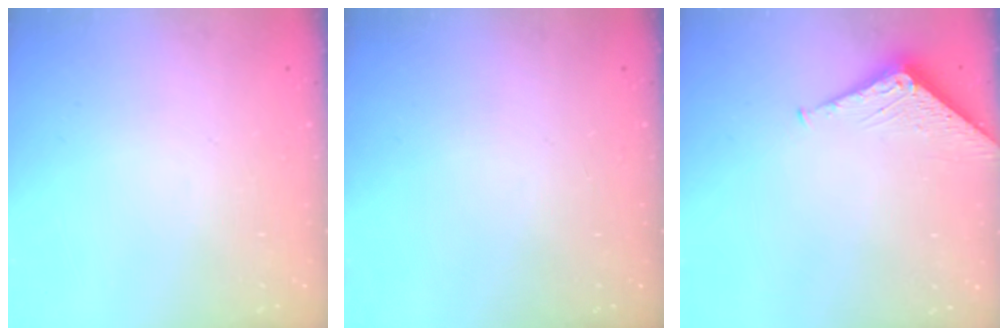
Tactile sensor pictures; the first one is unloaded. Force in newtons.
{"total": 0.0}
{"total": 4.1, "press": 4.1, "slide": 0.4}